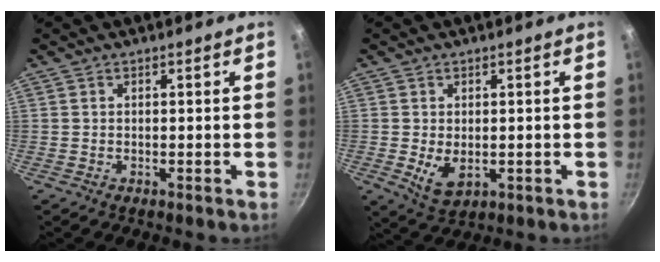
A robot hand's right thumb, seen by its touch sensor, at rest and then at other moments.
{"total": 5.3, "force": [-0.5, 3.5, 4.0], "torque": [-0.065, -0.014, 0.003]}